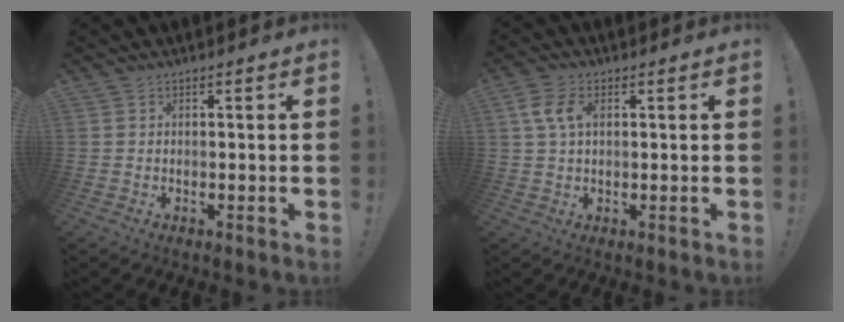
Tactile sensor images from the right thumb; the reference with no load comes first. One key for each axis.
{"total": 6.5, "fx": 1.7, "fy": 3.7, "fz": 5.0, "tx": -0.100, "ty": 0.008, "tz": 0.031}